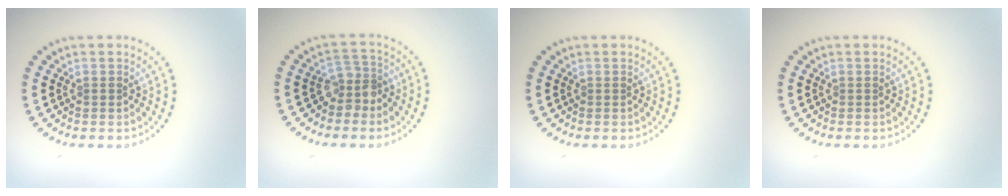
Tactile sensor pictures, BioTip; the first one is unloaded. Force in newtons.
{"total": 2.5, "press": 1.9, "slide": 1.6}
{"total": 0.0}
{"total": 0.0}